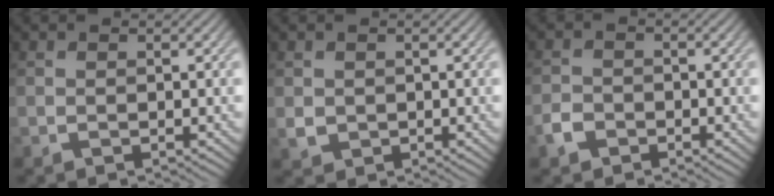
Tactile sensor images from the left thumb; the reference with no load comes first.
{"total": 1.7, "force": [0.2, 1.6, 0.5], "torque": [-0.016, -0.006, 0.006]}
{"total": 2.5, "force": [-1.6, 1.7, 0.9], "torque": [-0.020, -0.001, -0.039]}